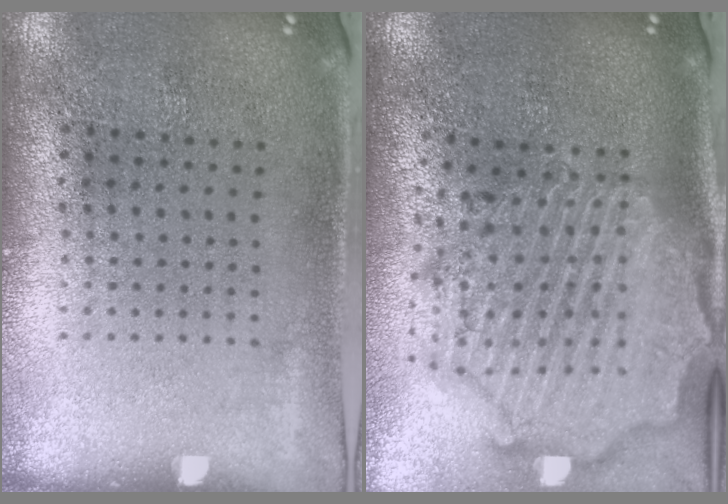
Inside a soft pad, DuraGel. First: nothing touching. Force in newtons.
{"total": 3.3, "press": 2.8, "slide": 1.7}